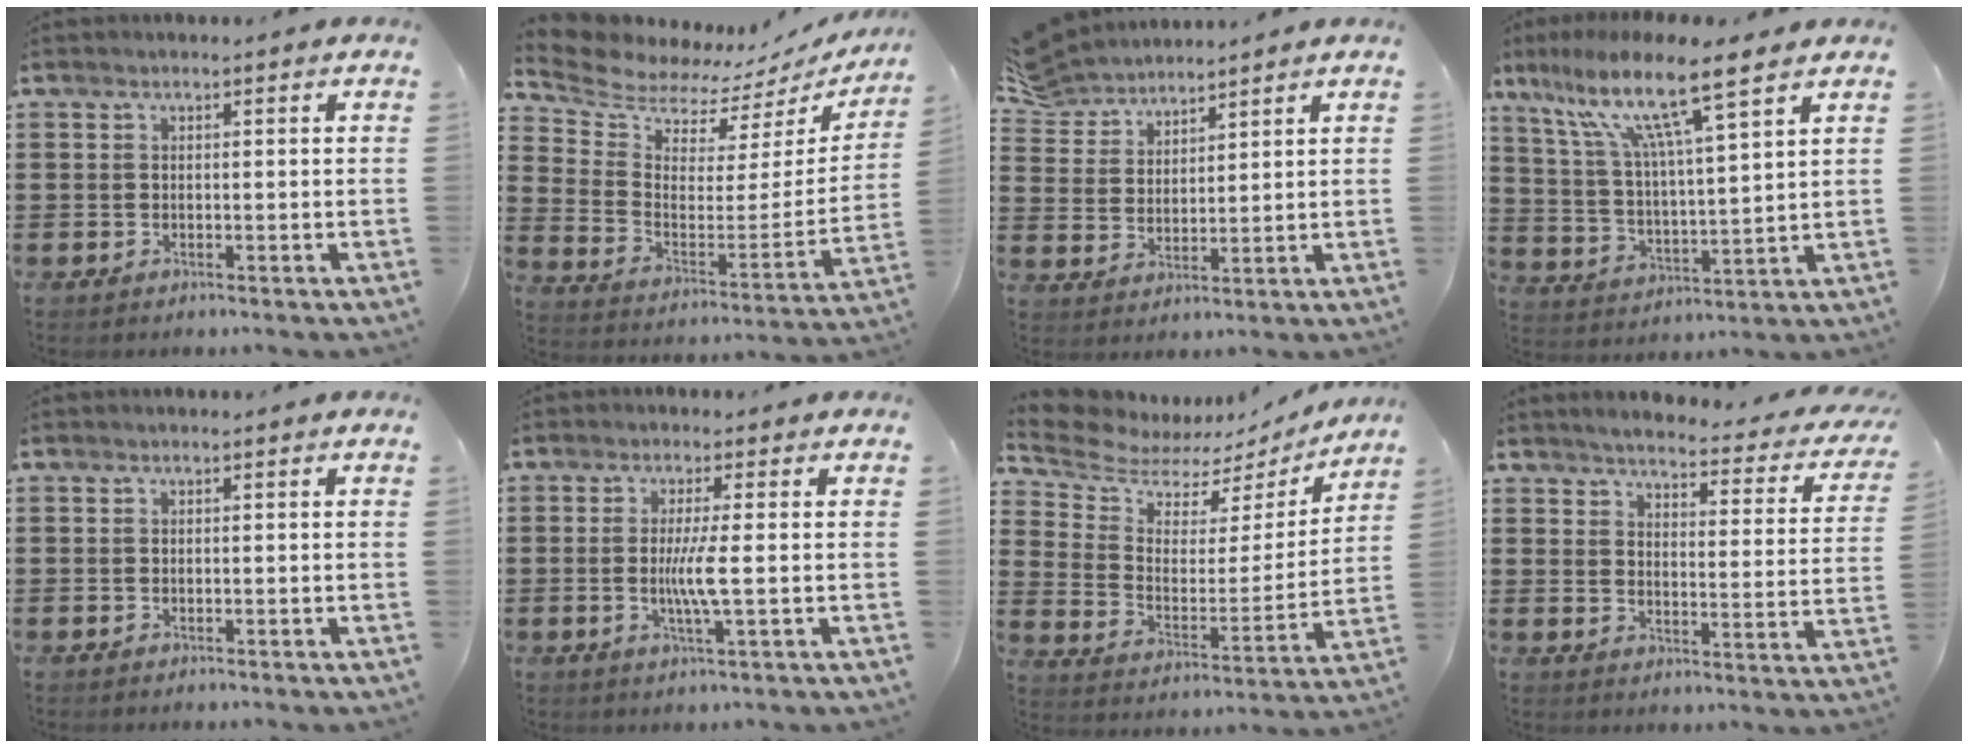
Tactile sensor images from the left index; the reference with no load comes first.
{"total": 7.0, "force": [6.7, 1.8, 0.9], "torque": [-0.062, -0.059, 0.113]}
{"total": 5.2, "force": [4.9, 1.8, 0.0], "torque": [-0.027, -0.016, 0.091]}
{"total": 11.4, "force": [8.0, 0.9, 8.1], "torque": [-0.174, -0.038, 0.128]}
{"total": 0.0}
{"total": 4.6, "force": [-0.3, 0.0, 4.6], "torque": [-0.091, -0.009, -0.010]}
{"total": 6.7, "force": [6.1, 2.6, 0.8], "torque": [-0.059, -0.045, 0.105]}
{"total": 3.5, "force": [3.3, -0.1, 1.2], "torque": [-0.036, -0.031, 0.048]}